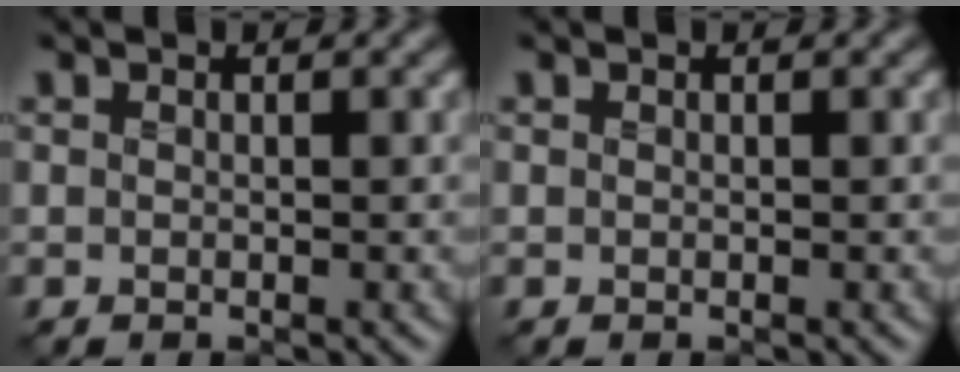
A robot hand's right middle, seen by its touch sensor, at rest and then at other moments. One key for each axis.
{"total": 0.0}